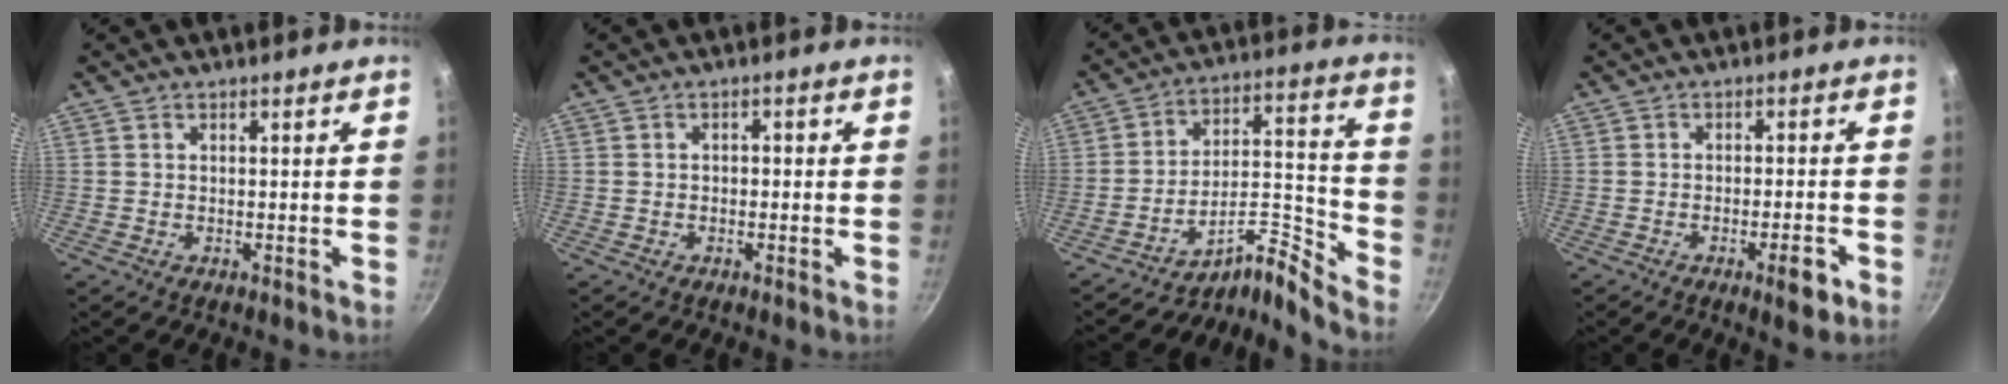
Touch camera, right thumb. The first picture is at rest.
{"total": 1.5, "force": [-0.4, 1.1, 0.9], "torque": [-0.014, 0.007, -0.007]}
{"total": 10.7, "force": [-9.9, 1.2, 3.8], "torque": [-0.041, 0.115, -0.182]}
{"total": 5.2, "force": [-2.5, 1.4, 4.4], "torque": [-0.057, 0.016, -0.030]}